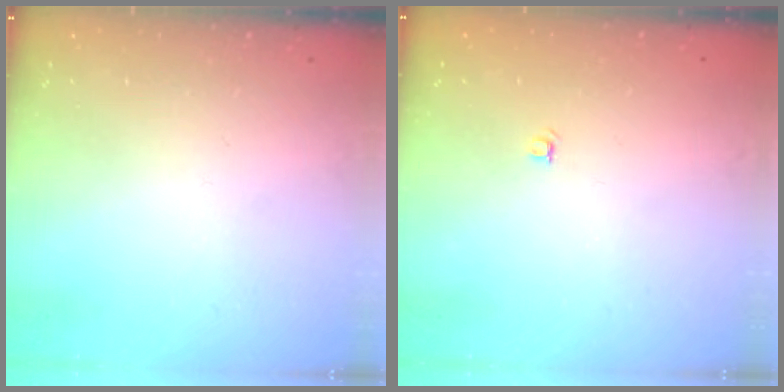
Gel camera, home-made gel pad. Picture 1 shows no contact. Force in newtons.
{"total": 3.4, "press": 3.4, "slide": 0.3}